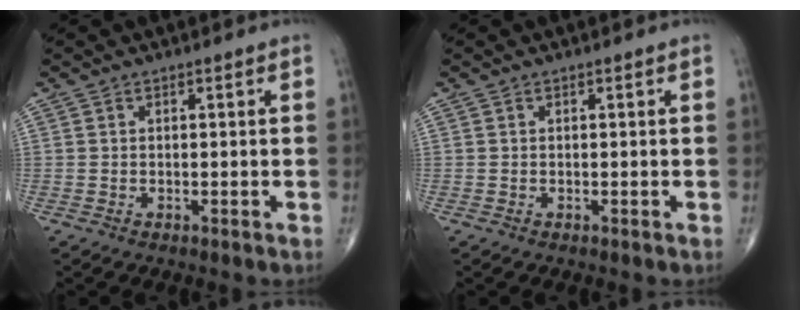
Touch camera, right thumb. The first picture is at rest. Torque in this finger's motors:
{"motor_torque": [0.00, 0.00, 0.00, 0.00, 0.00]}